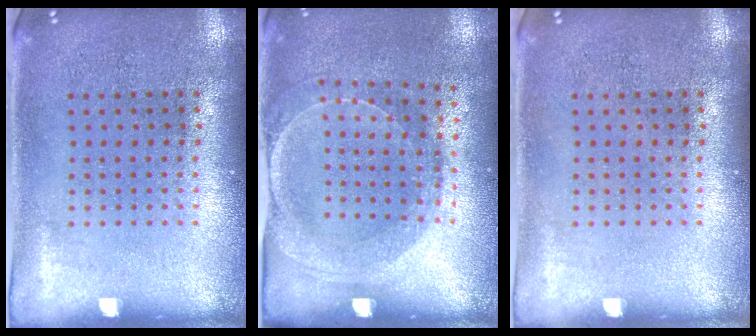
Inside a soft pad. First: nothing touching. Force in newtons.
{"total": 1.5, "press": 1.5, "slide": 0.4}
{"total": 0.0}